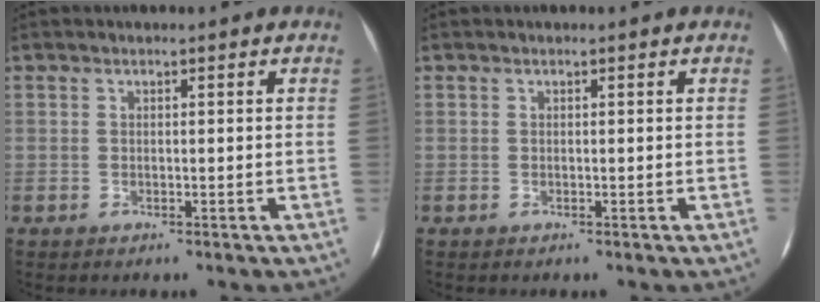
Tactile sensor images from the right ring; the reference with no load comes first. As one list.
[{"total": 0.0}]